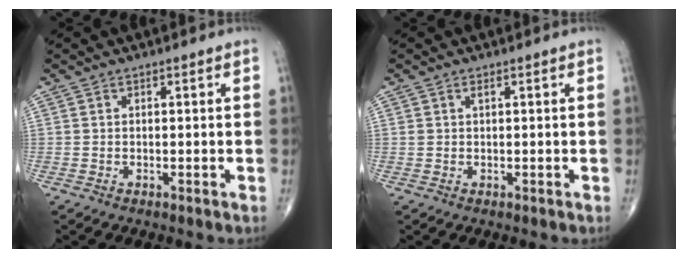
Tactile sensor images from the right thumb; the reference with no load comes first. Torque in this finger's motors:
{"motor_torque": [-0.54, -0.09, 0.26, 0.13, -0.02]}